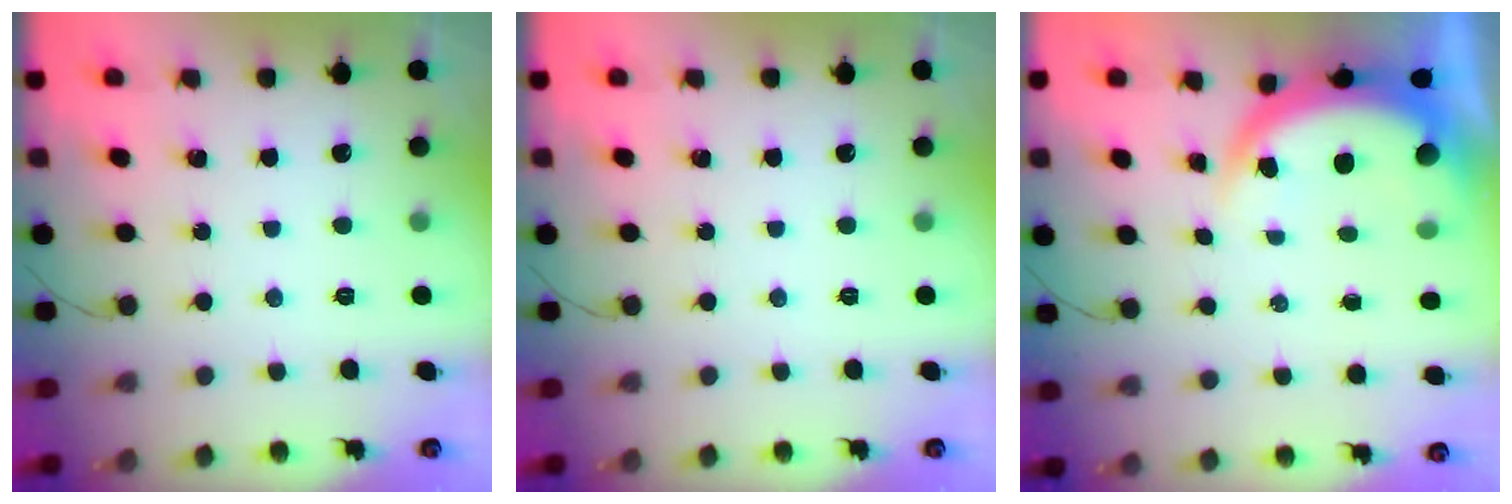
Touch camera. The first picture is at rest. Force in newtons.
{"total": 0.0}
{"total": 5.7, "press": 5.7, "slide": 0.8}